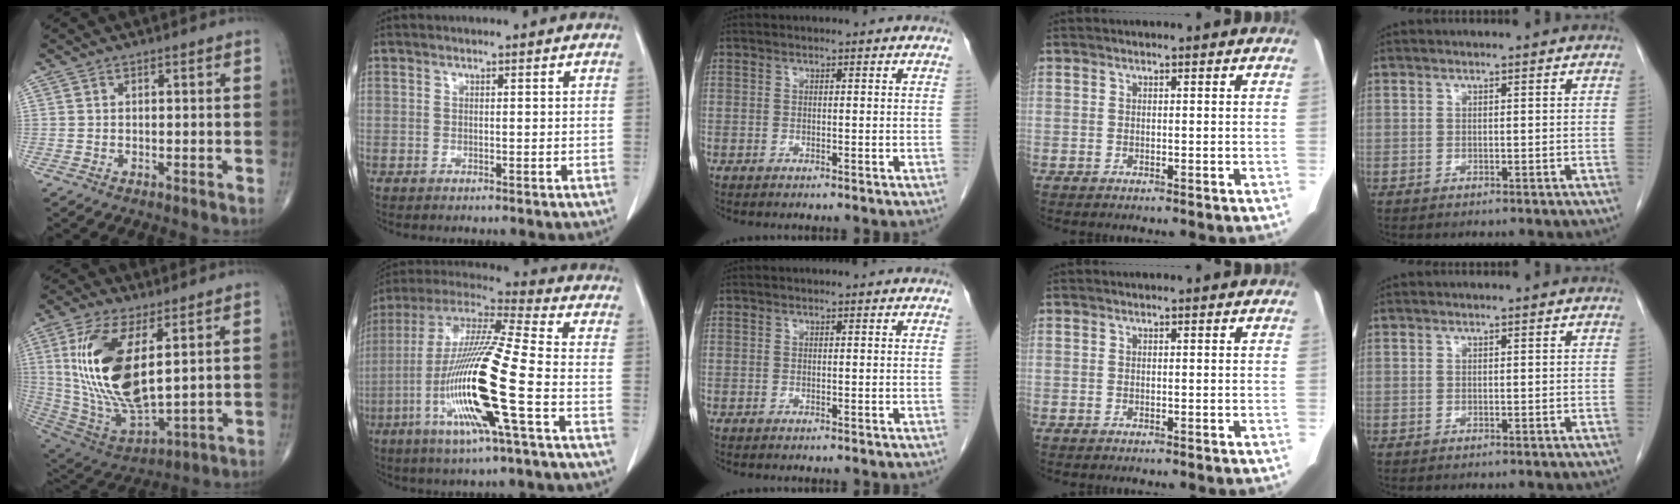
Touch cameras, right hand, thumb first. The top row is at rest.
{"thumb": {"total": 20.5, "force": [5.0, 8.7, 17.9], "torque": [-0.366, -0.030, 0.107]}, "index": {"total": 19.4, "force": [-5.6, 0.1, 18.6], "torque": [-0.386, -0.020, -0.117]}}